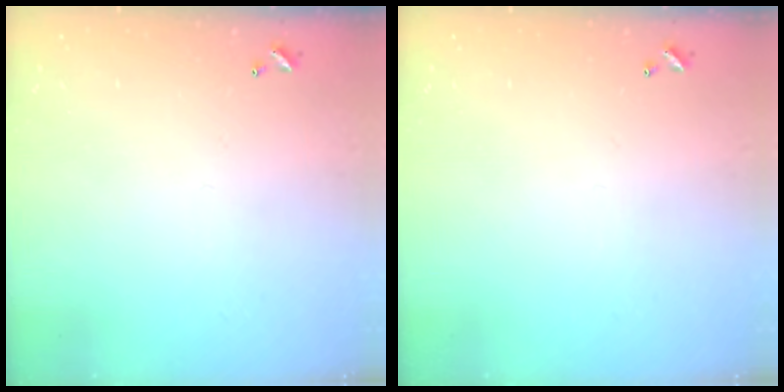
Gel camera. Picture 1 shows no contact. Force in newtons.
{"total": 0.0}